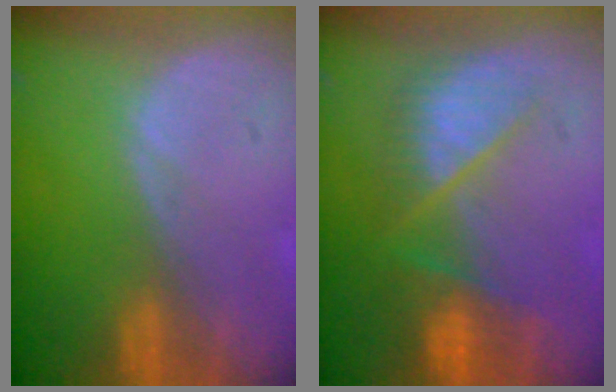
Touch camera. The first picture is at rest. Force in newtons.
{"total": 8.3, "press": 7.4, "slide": 3.8}